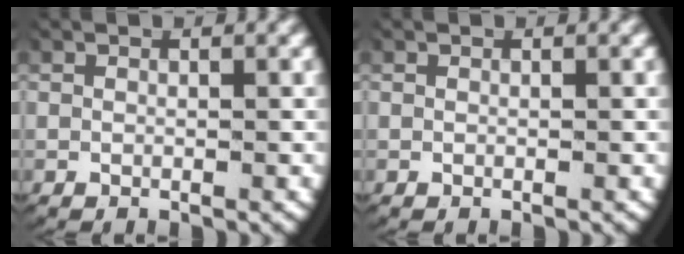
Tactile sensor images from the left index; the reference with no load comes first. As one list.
[{"total": 0.0}]